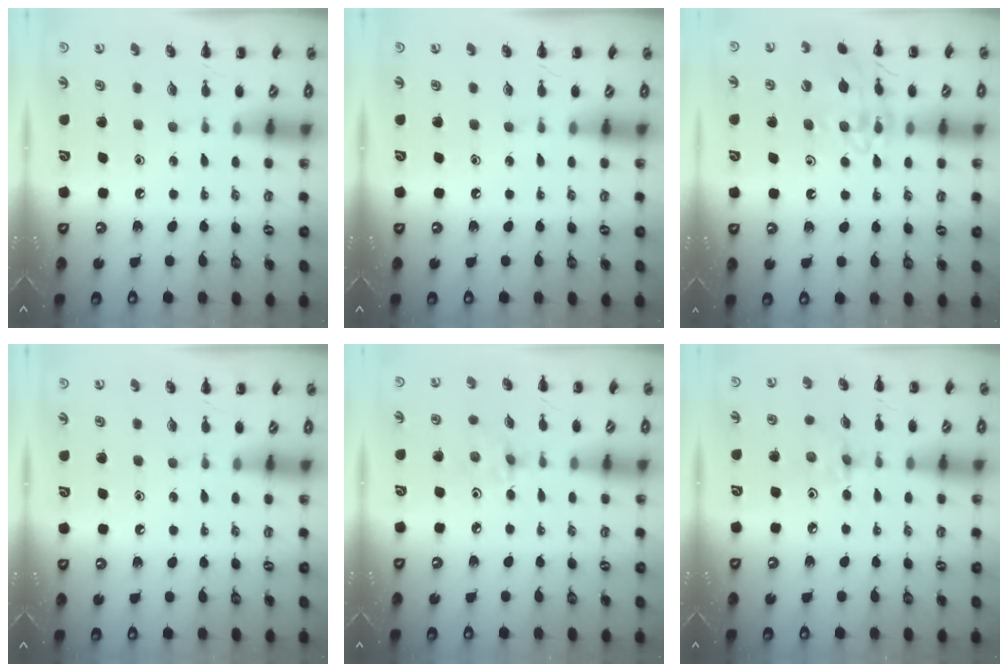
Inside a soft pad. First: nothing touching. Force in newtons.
{"total": 0.0}
{"total": 14.8, "press": 14.7, "slide": 1.2}
{"total": 0.0}
{"total": 2.8, "press": 2.6, "slide": 0.9}
{"total": 2.2, "press": 2.1, "slide": 0.6}